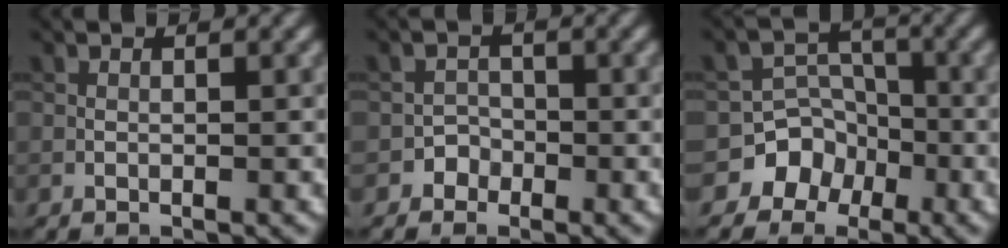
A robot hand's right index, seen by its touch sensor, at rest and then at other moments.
{"total": 1.5, "force": [-0.9, 1.2, -0.1], "torque": [0.014, 0.010, -0.016]}
{"total": 5.3, "force": [-3.0, 4.4, 0.0], "torque": [0.034, 0.010, -0.071]}